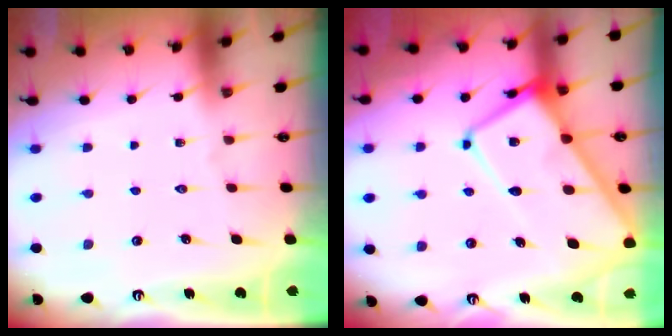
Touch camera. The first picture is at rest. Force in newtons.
{"total": 16.9, "press": 16.8, "slide": 1.8}